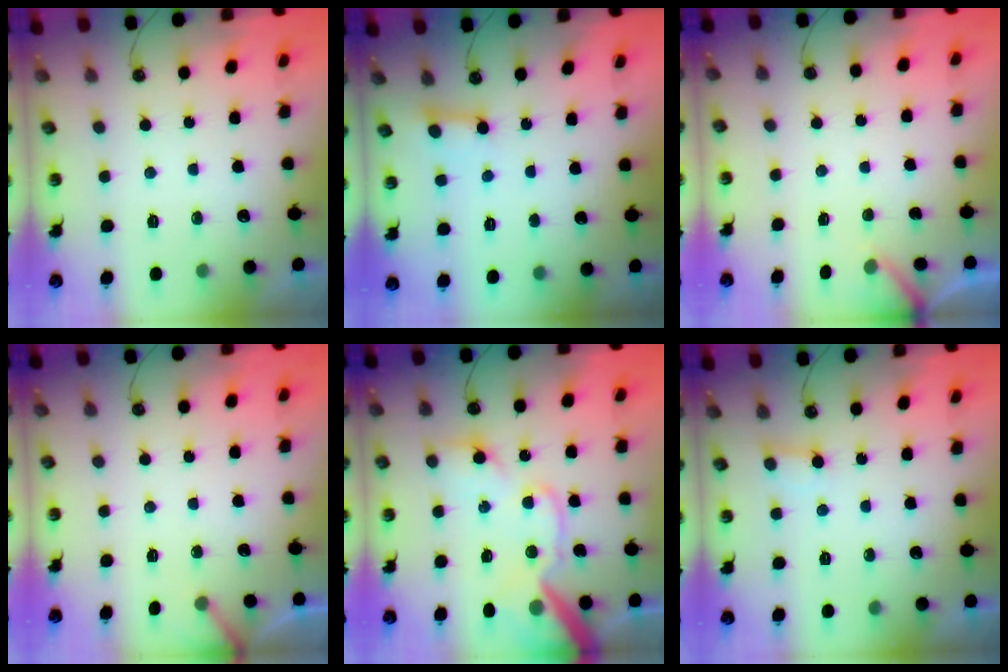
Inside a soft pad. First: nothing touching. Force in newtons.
{"total": 3.0, "press": 3.0, "slide": 0.2}
{"total": 3.0, "press": 3.0, "slide": 0.2}
{"total": 1.9, "press": 1.9, "slide": 0.1}
{"total": 18.7, "press": 18.5, "slide": 3.1}
{"total": 3.9, "press": 3.9, "slide": 0.4}